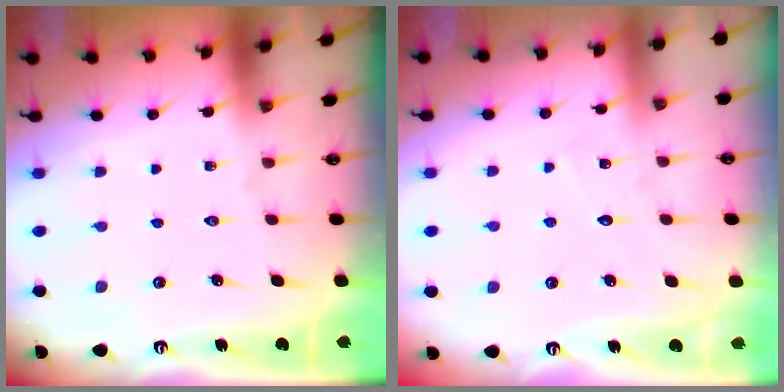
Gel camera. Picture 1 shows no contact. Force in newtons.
{"total": 4.4, "press": 4.4, "slide": 0.4}